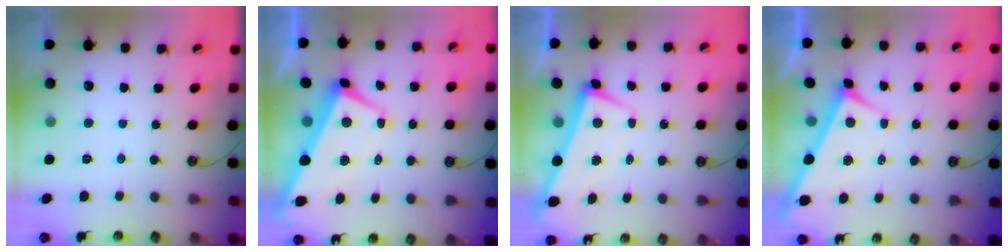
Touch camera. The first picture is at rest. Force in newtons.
{"total": 1.8, "press": 1.2, "slide": 1.3}
{"total": 1.9, "press": 1.0, "slide": 1.6}
{"total": 3.8, "press": 3.8, "slide": 0.6}